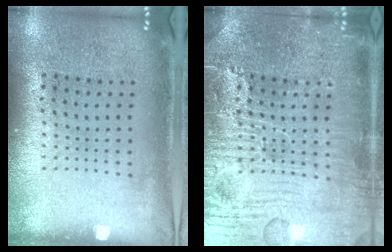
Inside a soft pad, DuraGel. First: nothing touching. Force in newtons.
{"total": 4.9, "press": 4.9, "slide": 0.4}